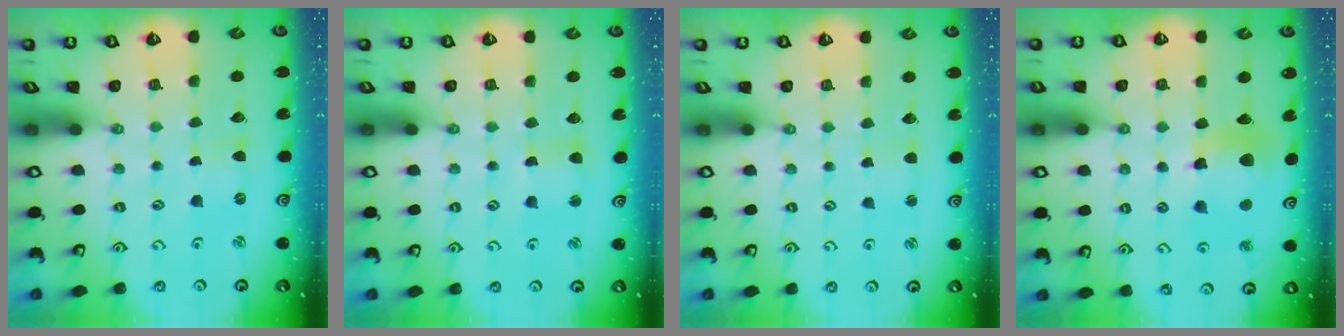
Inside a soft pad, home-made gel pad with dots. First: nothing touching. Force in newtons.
{"total": 2.4, "press": 2.4, "slide": 0.3}
{"total": 2.1, "press": 2.1, "slide": 0.3}
{"total": 11.5, "press": 11.4, "slide": 1.5}